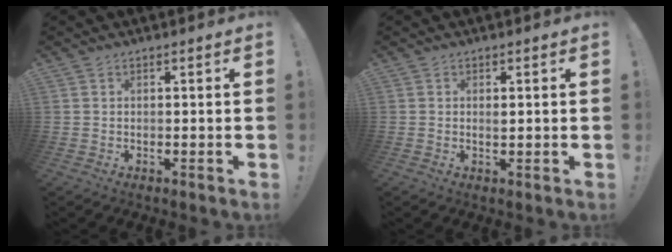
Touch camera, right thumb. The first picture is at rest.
{"total": 0.7, "force": [0.3, 0.3, 0.6], "torque": [0.004, -0.006, 0.002]}